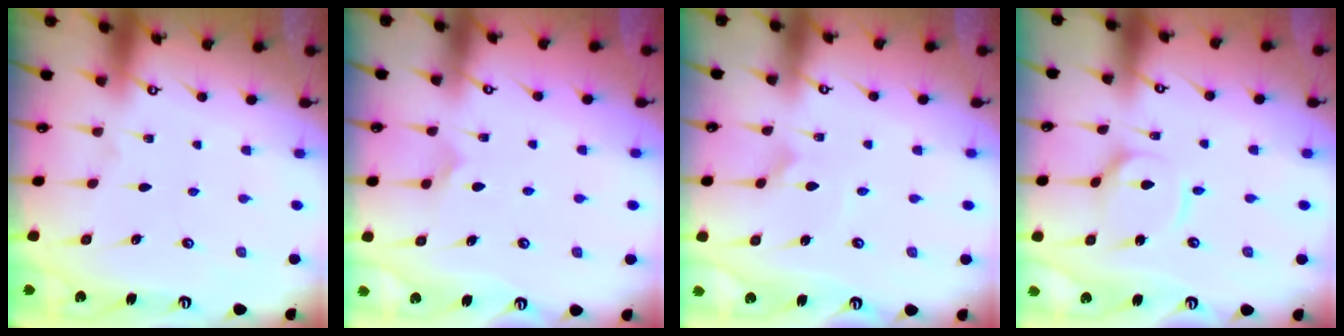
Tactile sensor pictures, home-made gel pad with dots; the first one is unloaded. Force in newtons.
{"total": 5.1, "press": 5.1, "slide": 0.2}
{"total": 1.7, "press": 1.7, "slide": 0.1}
{"total": 6.5, "press": 6.5, "slide": 0.4}